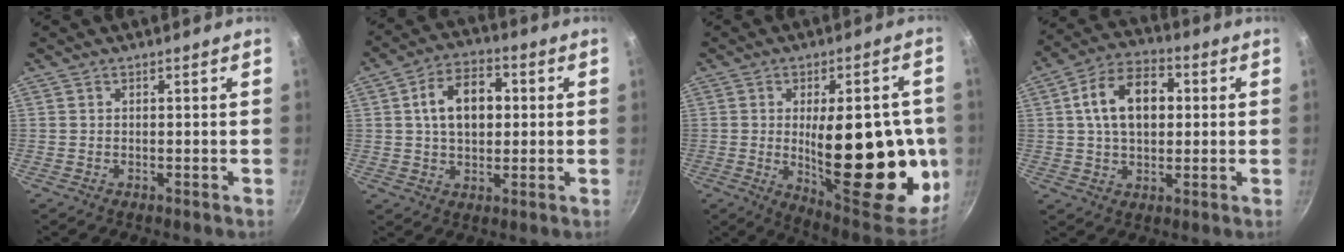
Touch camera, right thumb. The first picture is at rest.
{"total": 11.2, "force": [1.6, 7.3, 8.3], "torque": [-0.108, 0.016, 0.019]}
{"total": 28.6, "force": [-2.2, 11.8, 25.9], "torque": [-0.312, -0.010, -0.014]}
{"total": 13.3, "force": [2.1, 8.6, 9.8], "torque": [-0.136, 0.021, 0.023]}